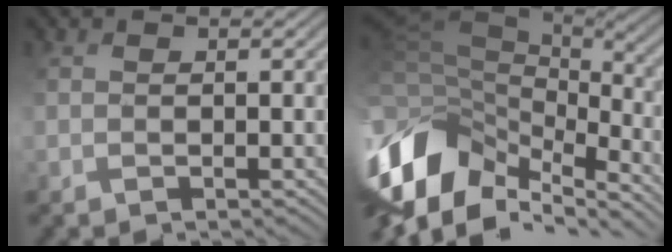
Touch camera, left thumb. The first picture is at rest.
{"total": 13.4, "force": [-4.5, 8.3, 9.5], "torque": [-0.249, -0.018, -0.068]}